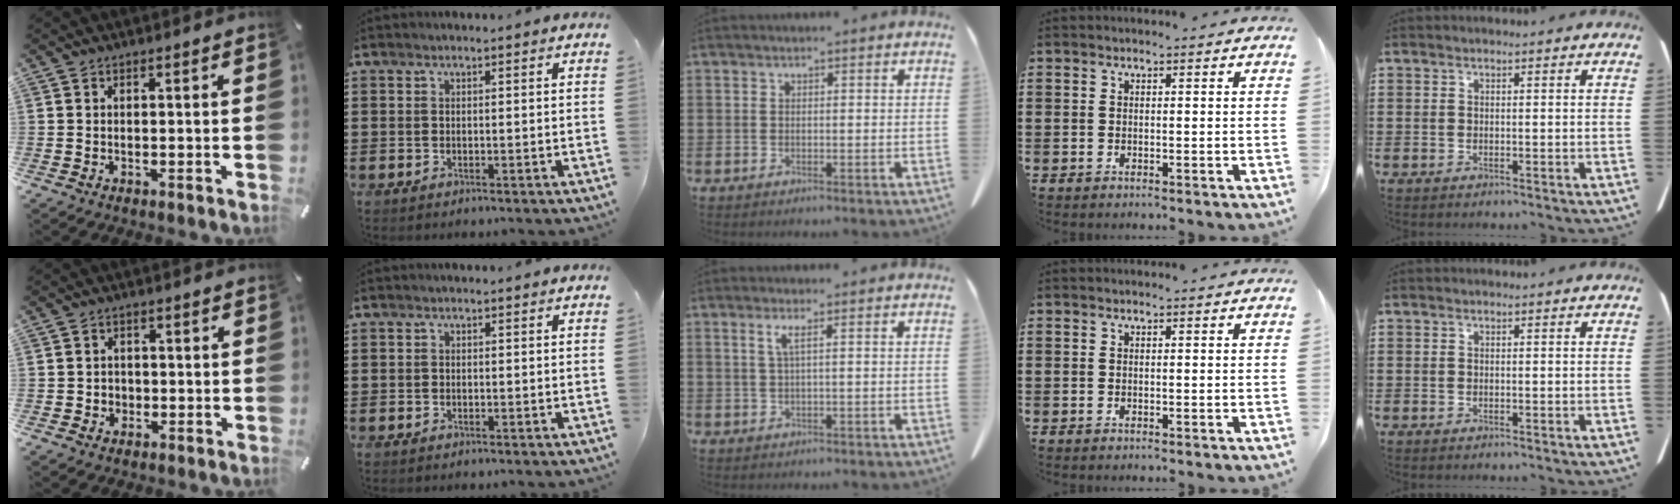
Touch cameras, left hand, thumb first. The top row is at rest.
{"thumb": {"total": 2.5, "force": [-0.6, 2.4, 0.5], "torque": [-0.003, 0.002, -0.016]}, "index": {"total": 0.5, "force": [-0.4, 0.3, 0.1], "torque": [-0.003, 0.000, -0.009]}, "middle": {"total": 2.0, "force": [0.5, 0.0, 1.9], "torque": [-0.039, -0.002, 0.008]}}